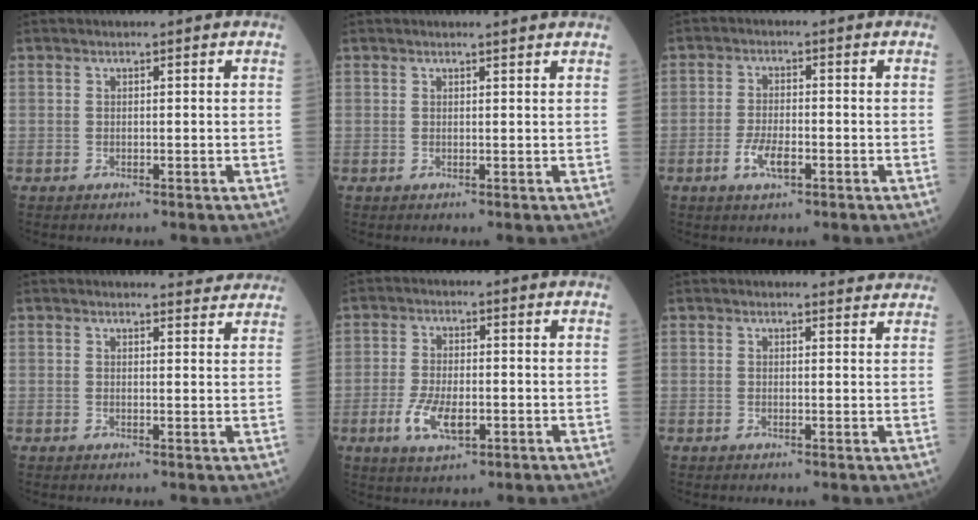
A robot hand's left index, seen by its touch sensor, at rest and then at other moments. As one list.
[{"total": 1.8, "force": [1.7, -0.4, 0.4], "torque": [-0.012, -0.004, 0.019]}, {"total": 4.1, "force": [-1.9, 1.4, 3.4], "torque": [-0.070, 0.000, -0.035]}, {"total": 4.3, "force": [4.2, 0.4, 0.4], "torque": [-0.005, -0.005, 0.036]}, {"total": 6.2, "force": [-2.2, 2.5, 5.2], "torque": [-0.107, -0.006, -0.034]}, {"total": 2.9, "force": [2.9, 0.3, 0.1], "torque": [-0.004, -0.005, 0.022]}]